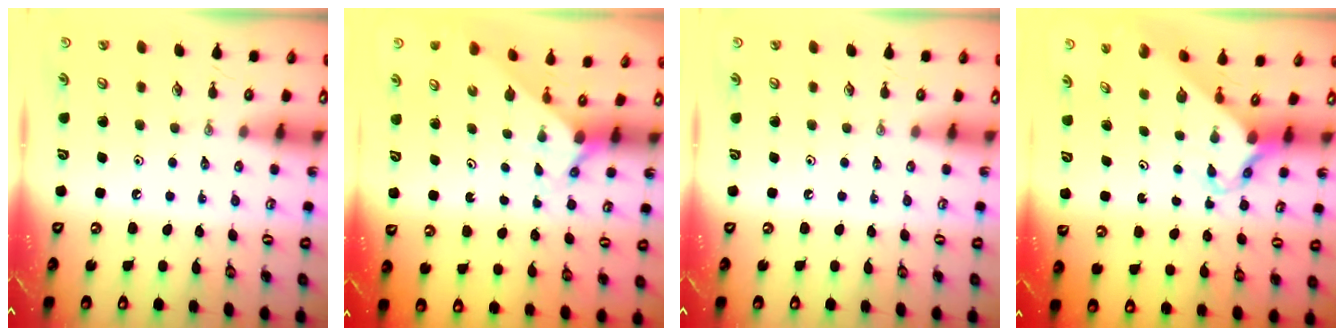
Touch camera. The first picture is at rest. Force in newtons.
{"total": 2.0, "press": 2.0, "slide": 0.2}
{"total": 0.0}
{"total": 2.9, "press": 2.9, "slide": 0.2}